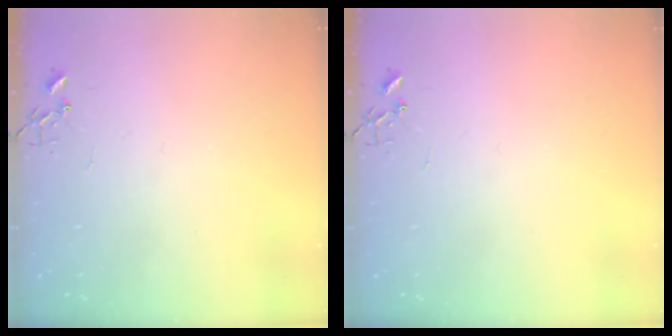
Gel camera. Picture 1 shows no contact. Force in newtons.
{"total": 0.0}